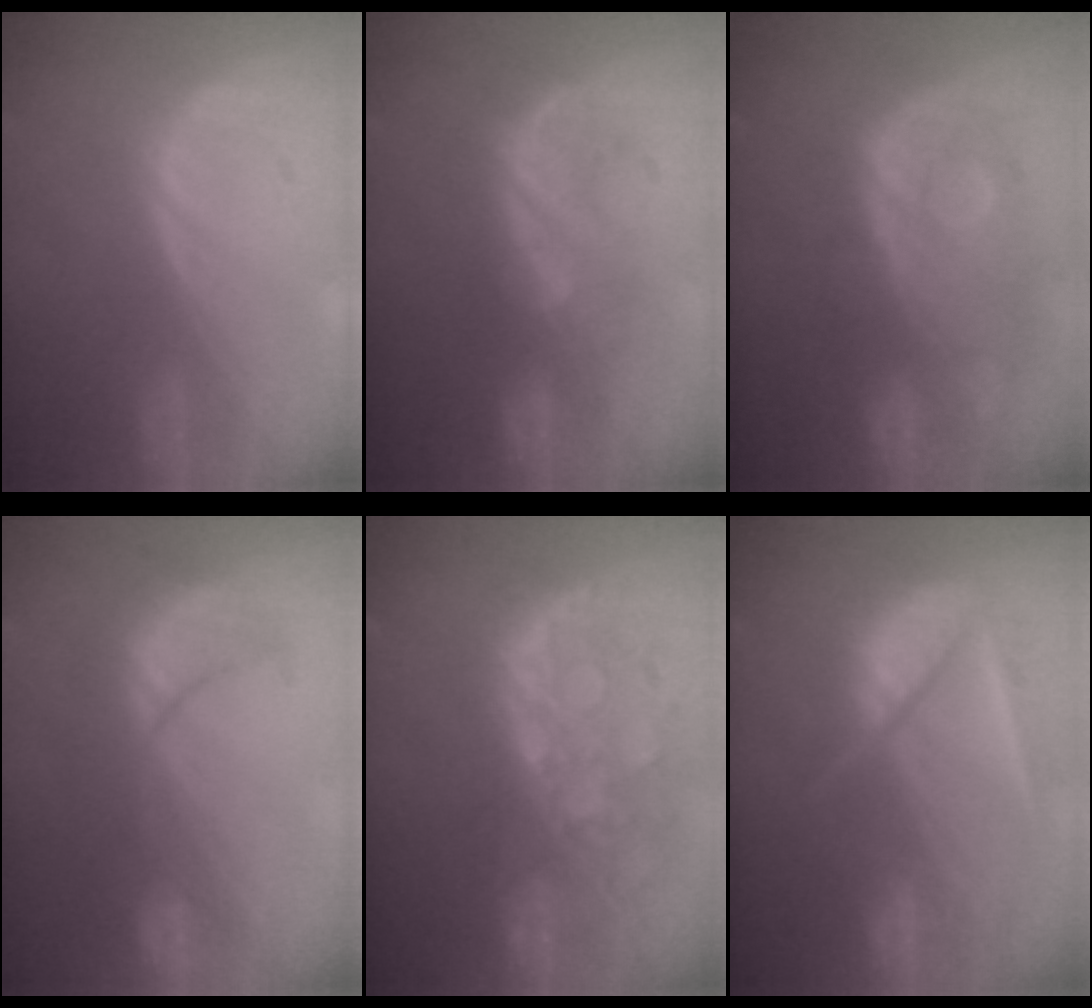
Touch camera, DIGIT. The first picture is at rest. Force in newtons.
{"total": 8.1, "press": 7.7, "slide": 2.5}
{"total": 11.2, "press": 9.7, "slide": 5.5}
{"total": 8.3, "press": 8.2, "slide": 1.1}
{"total": 11.4, "press": 9.7, "slide": 5.9}
{"total": 9.8, "press": 8.3, "slide": 5.2}